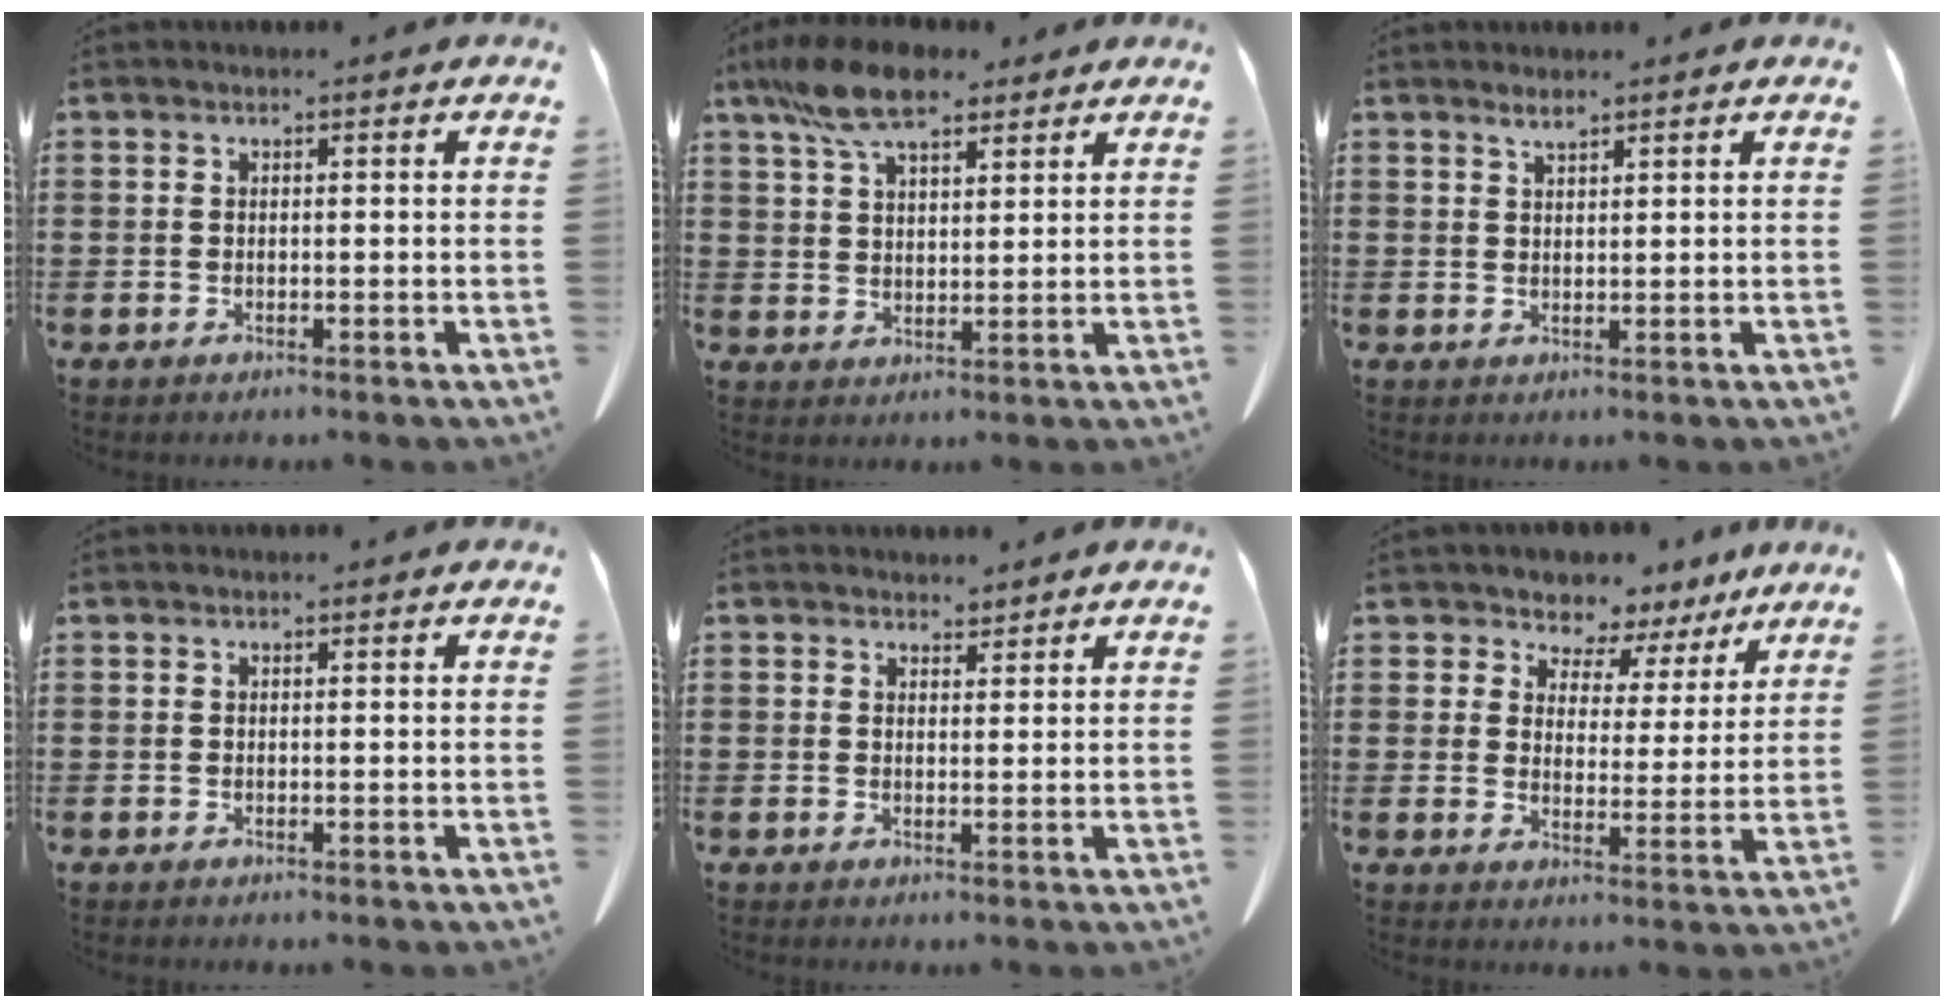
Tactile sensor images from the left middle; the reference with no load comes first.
{"total": 9.5, "force": [6.6, 3.6, 5.7], "torque": [-0.130, -0.001, 0.126]}
{"total": 1.6, "force": [1.4, 0.1, 0.7], "torque": [-0.016, -0.001, 0.026]}
{"total": 0.0}
{"total": 2.0, "force": [1.9, 0.7, 0.2], "torque": [0.000, -0.001, 0.035]}
{"total": 5.2, "force": [4.7, 2.1, -0.2], "torque": [-0.028, -0.028, 0.083]}